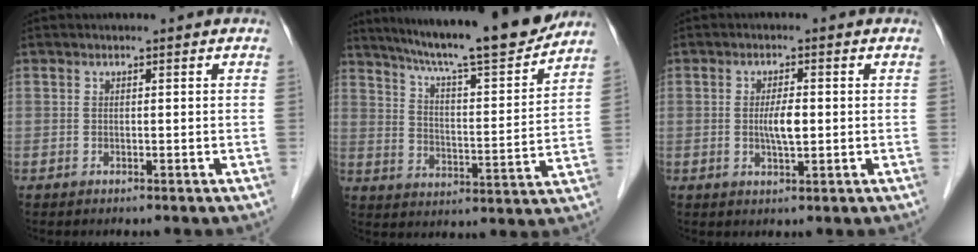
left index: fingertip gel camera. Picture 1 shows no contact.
{"total": 18.8, "force": [16.5, 0.4, 9.0], "torque": [-0.142, -0.012, 0.244]}
{"total": 3.4, "force": [-0.1, 0.7, 3.3], "torque": [-0.062, -0.002, -0.001]}